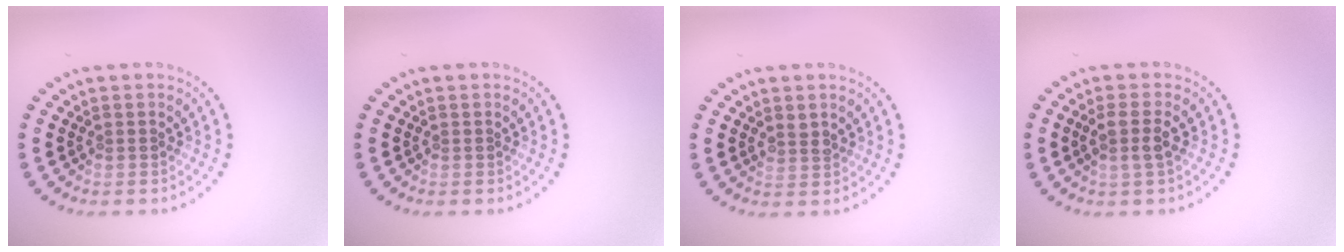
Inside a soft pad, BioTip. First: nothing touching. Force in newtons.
{"total": 0.0}
{"total": 1.1, "press": 0.9, "slide": 0.6}
{"total": 2.1, "press": 1.8, "slide": 0.9}